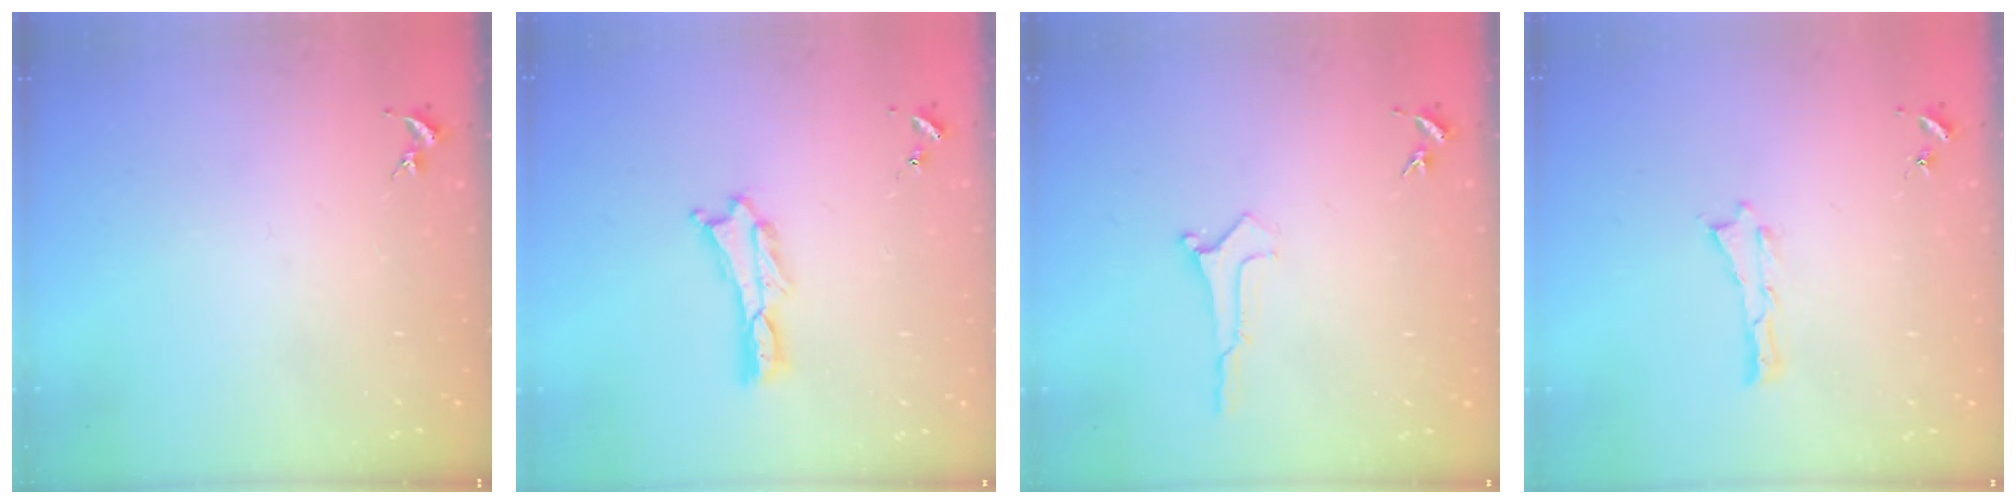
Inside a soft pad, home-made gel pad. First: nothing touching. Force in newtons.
{"total": 0.8, "press": 0.7, "slide": 0.2}
{"total": 0.0}
{"total": 0.0}